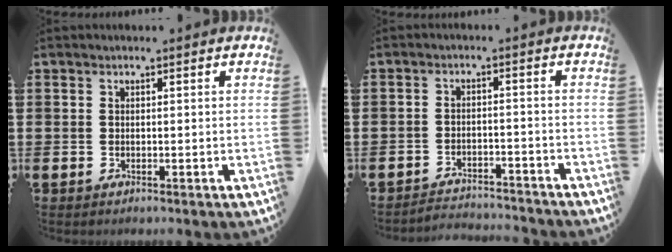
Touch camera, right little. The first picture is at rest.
{"total": 2.7, "force": [-2.7, 0.1, -0.2], "torque": [-0.004, 0.002, -0.060]}